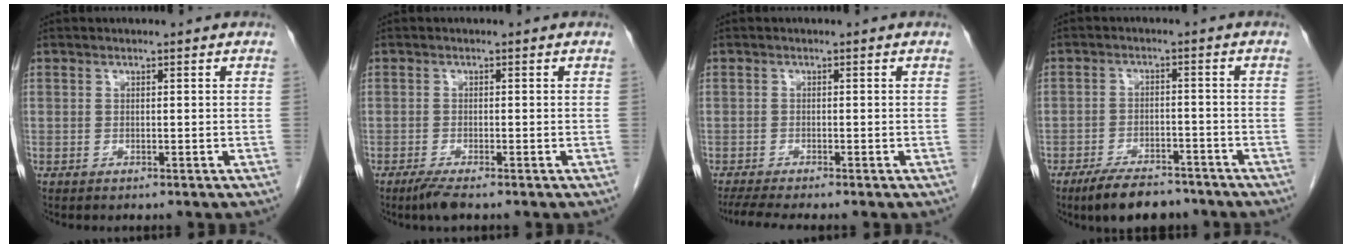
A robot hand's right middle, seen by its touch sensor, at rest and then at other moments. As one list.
[{"total": 2.5, "force": [-1.8, 0.1, 1.7], "torque": [-0.040, -0.008, -0.037]}, {"total": 4.4, "force": [-3.7, -0.4, 2.3], "torque": [-0.040, -0.015, -0.064]}, {"total": 8.4, "force": [-6.8, 3.0, 3.9], "torque": [-0.064, -0.005, -0.110]}]